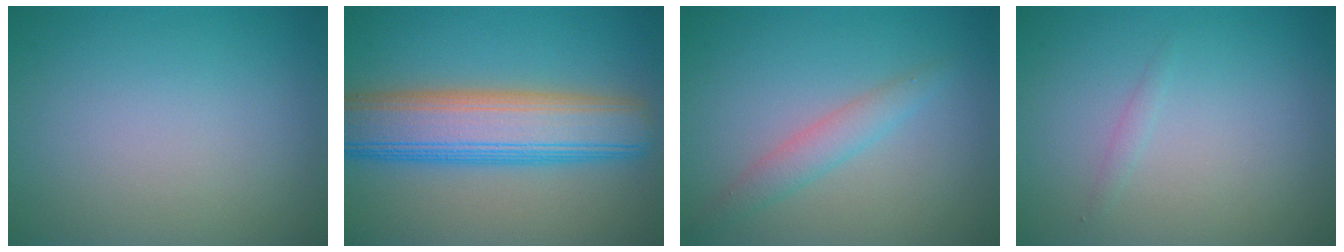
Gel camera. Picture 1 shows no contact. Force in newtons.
{"total": 9.2, "press": 9.2, "slide": 0.3}
{"total": 2.1, "press": 2.1, "slide": 0.1}
{"total": 0.6, "press": 0.6, "slide": 0.0}